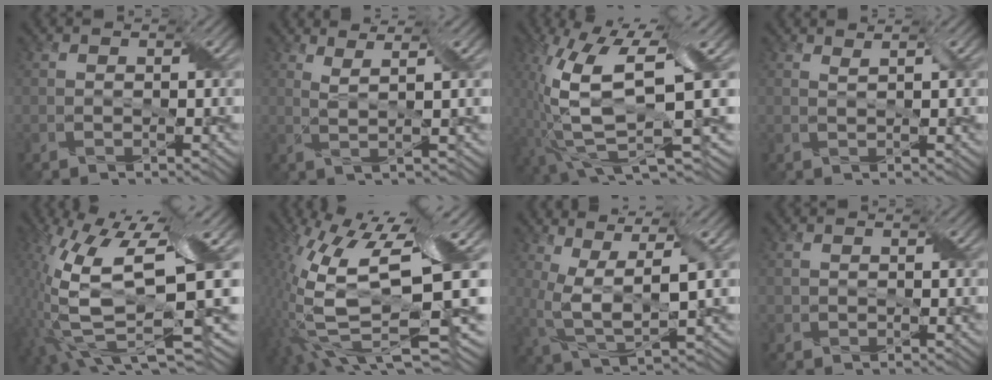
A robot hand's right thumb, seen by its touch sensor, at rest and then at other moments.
{"total": 3.6, "force": [2.1, 0.3, 2.9], "torque": [-0.055, 0.002, 0.036]}
{"total": 12.9, "force": [-1.2, 3.1, 12.5], "torque": [-0.262, -0.008, -0.005]}
{"total": 1.0, "force": [0.8, -0.1, 0.5], "torque": [-0.017, 0.004, 0.014]}
{"total": 15.2, "force": [0.0, 4.3, 14.6], "torque": [-0.332, -0.005, 0.018]}
{"total": 15.5, "force": [2.2, 4.2, 14.7], "torque": [-0.325, -0.008, 0.057]}
{"total": 8.3, "force": [1.9, 2.8, 7.6], "torque": [-0.167, 0.006, 0.037]}
{"total": 0.6, "force": [0.1, 0.6, 0.0], "torque": [-0.006, -0.001, 0.001]}